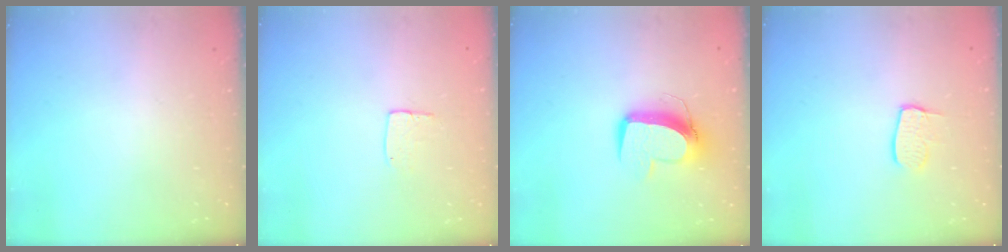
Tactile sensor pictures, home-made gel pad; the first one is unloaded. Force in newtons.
{"total": 5.6, "press": 5.6, "slide": 0.2}
{"total": 11.1, "press": 11.0, "slide": 1.4}
{"total": 7.0, "press": 7.0, "slide": 0.6}